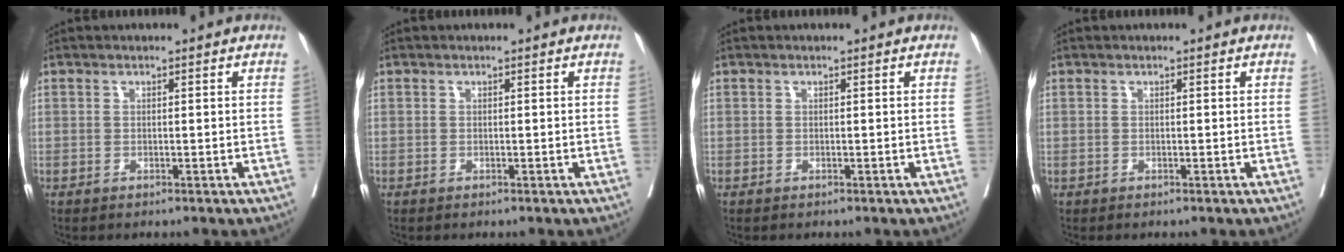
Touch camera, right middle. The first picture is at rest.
{"total": 0.0}
{"total": 0.0}
{"total": 0.0}